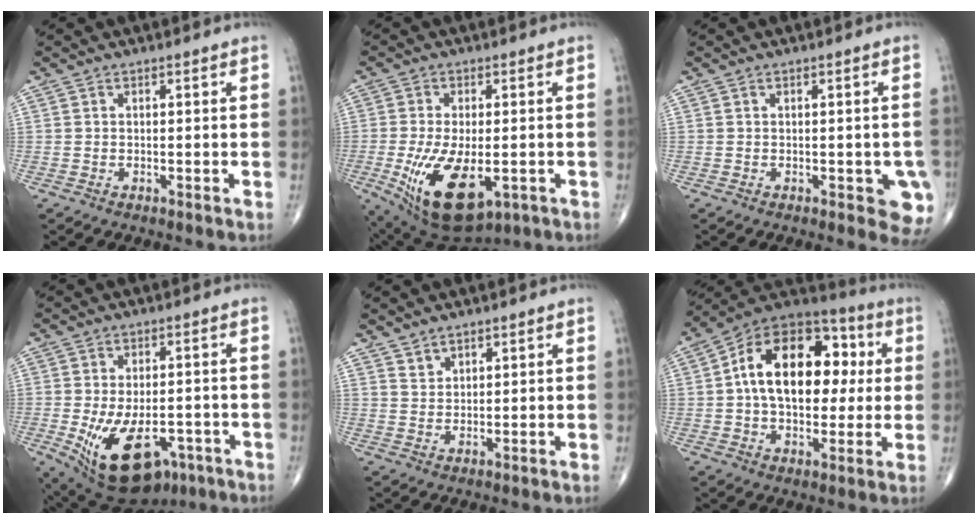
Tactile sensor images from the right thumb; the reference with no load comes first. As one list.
[{"total": 15.5, "force": [-4.5, 7.7, 12.7], "torque": [-0.237, -0.014, -0.052]}, {"total": 6.2, "force": [-1.8, 2.5, 5.4], "torque": [-0.031, -0.005, -0.020]}, {"total": 16.7, "force": [-6.4, 9.4, 12.3], "torque": [-0.208, 0.000, -0.078]}, {"total": 2.5, "force": [2.1, 1.3, 0.5], "torque": [0.006, -0.017, 0.037]}, {"total": 22.1, "force": [2.9, 13.7, 17.1], "torque": [-0.243, 0.025, 0.038]}]